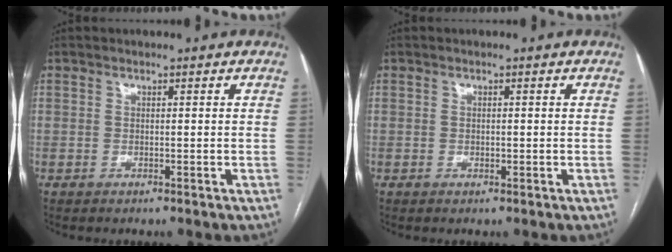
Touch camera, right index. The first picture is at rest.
{"total": 0.6, "force": [-0.1, 0.3, 0.5], "torque": [-0.010, -0.001, -0.001]}